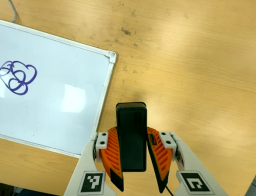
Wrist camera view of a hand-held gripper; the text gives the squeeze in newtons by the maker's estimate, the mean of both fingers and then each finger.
{"total": 8.6, "left": 7.7, "right": 9.4}